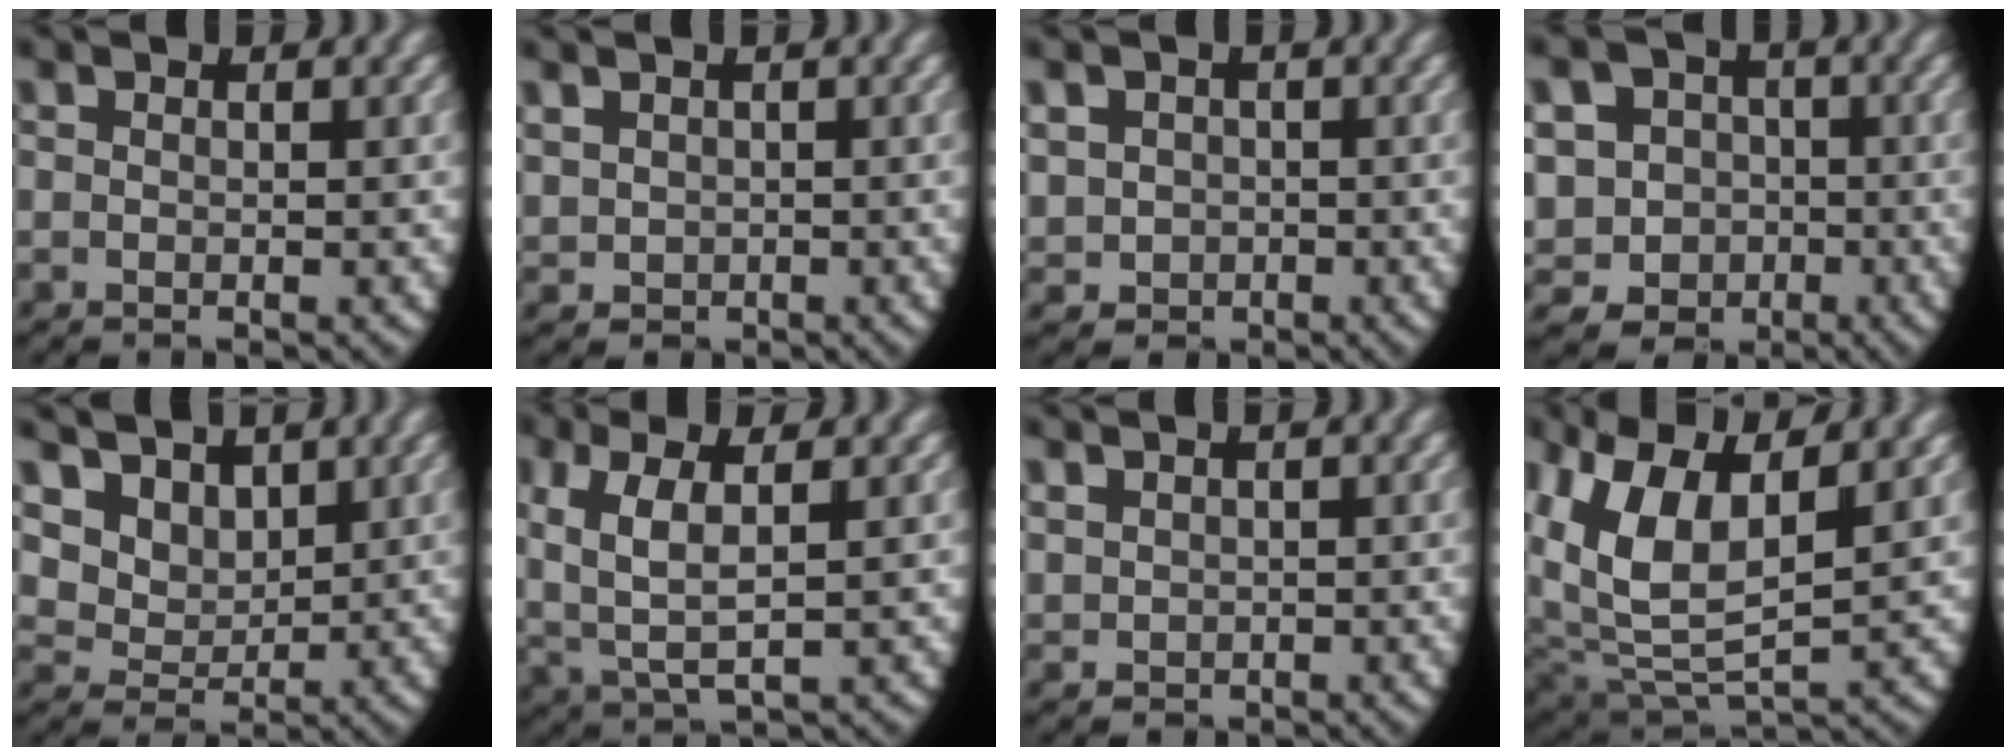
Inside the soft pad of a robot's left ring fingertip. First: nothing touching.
{"total": 2.7, "force": [0.3, 2.5, 0.8], "torque": [-0.035, -0.020, 0.020]}
{"total": 5.5, "force": [-0.4, 5.2, 1.8], "torque": [-0.050, -0.023, -0.001]}
{"total": 15.2, "force": [-2.7, 14.2, 4.5], "torque": [-0.137, -0.058, -0.055]}
{"total": 10.0, "force": [3.0, 8.5, 4.3], "torque": [-0.126, -0.021, 0.045]}
{"total": 5.1, "force": [0.4, 3.1, 4.1], "torque": [-0.098, -0.016, 0.018]}
{"total": 1.7, "force": [0.6, 1.5, 0.5], "torque": [-0.027, -0.015, 0.026]}
{"total": 10.5, "force": [2.5, 7.3, 7.2], "torque": [-0.201, -0.037, 0.058]}